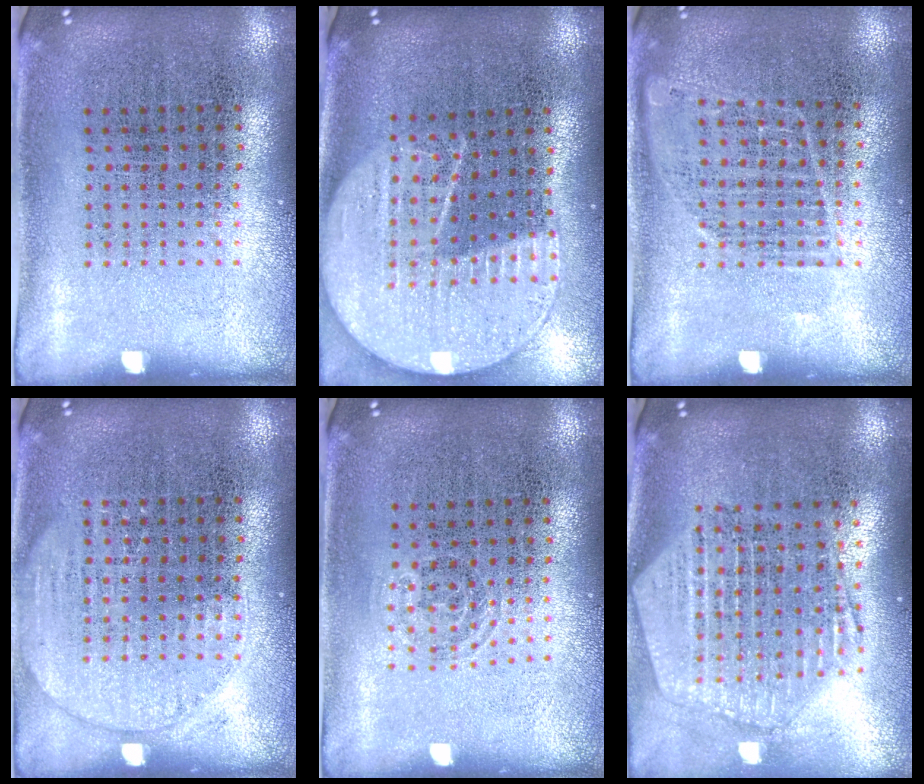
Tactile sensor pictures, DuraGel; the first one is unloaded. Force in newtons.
{"total": 2.2, "press": 2.0, "slide": 1.1}
{"total": 0.9, "press": 0.8, "slide": 0.2}
{"total": 1.6, "press": 1.6, "slide": 0.0}
{"total": 0.8, "press": 0.6, "slide": 0.5}
{"total": 2.6, "press": 2.1, "slide": 1.4}